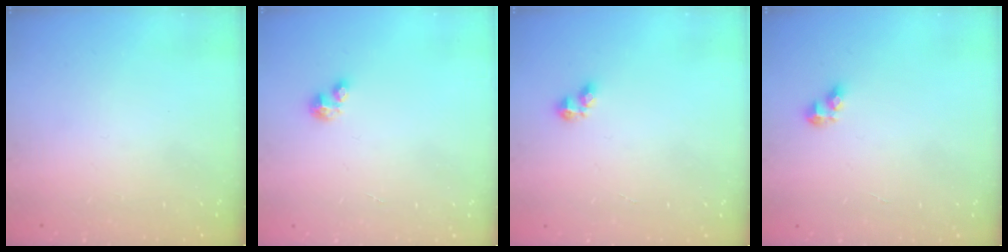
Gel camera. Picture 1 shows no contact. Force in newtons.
{"total": 2.1, "press": 2.1, "slide": 0.2}
{"total": 2.6, "press": 2.5, "slide": 0.5}
{"total": 4.8, "press": 4.7, "slide": 0.4}